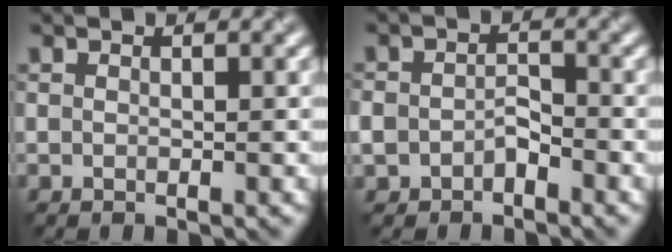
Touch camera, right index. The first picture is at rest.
{"total": 1.6, "force": [-0.8, 1.1, 0.8], "torque": [-0.019, 0.010, -0.021]}